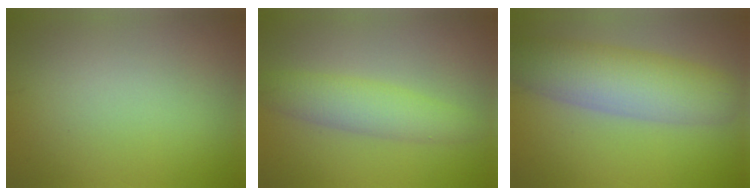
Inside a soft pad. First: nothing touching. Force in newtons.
{"total": 3.9, "press": 3.9, "slide": 0.0}
{"total": 7.6, "press": 7.6, "slide": 0.5}